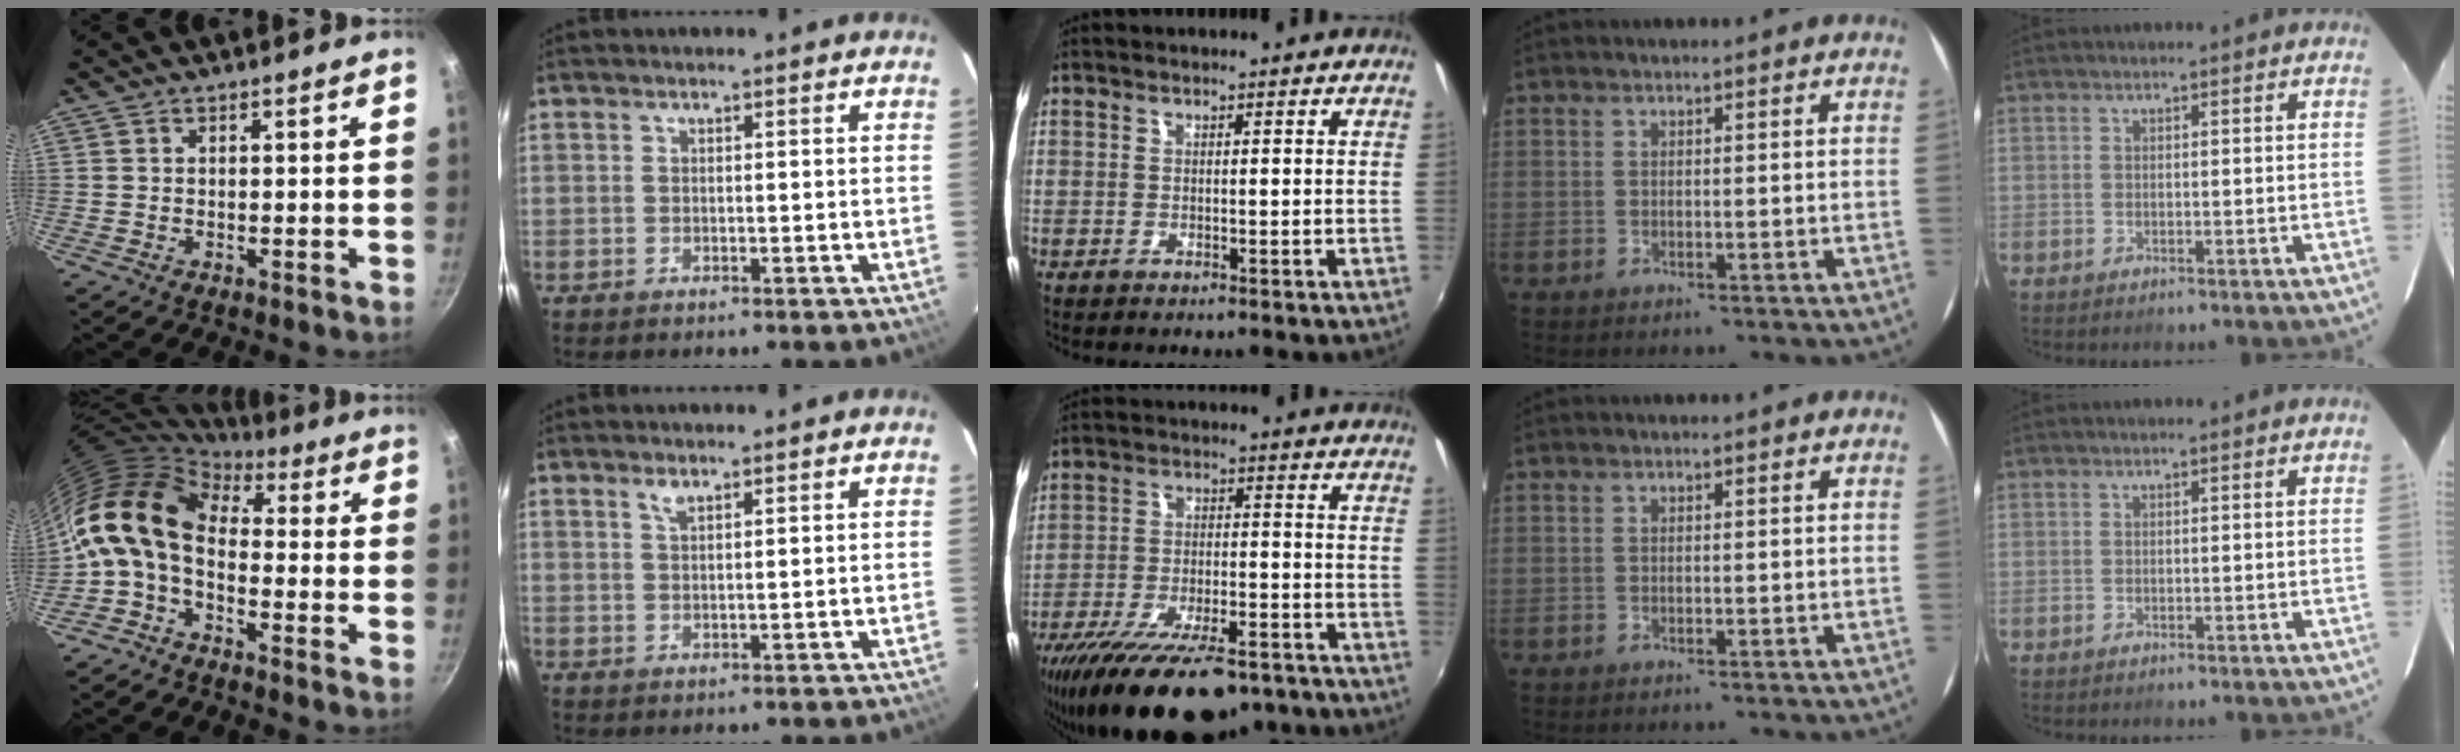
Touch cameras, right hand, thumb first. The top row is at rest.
{"thumb": {"total": 12.8, "force": [0.0, 8.0, 10.0], "torque": [-0.180, 0.025, -0.021]}, "index": {"total": 1.7, "force": [1.2, 0.4, 1.1], "torque": [-0.020, 0.003, 0.022]}, "middle": {"total": 21.1, "force": [-16.0, 7.1, 11.8], "torque": [-0.224, -0.039, -0.240]}}